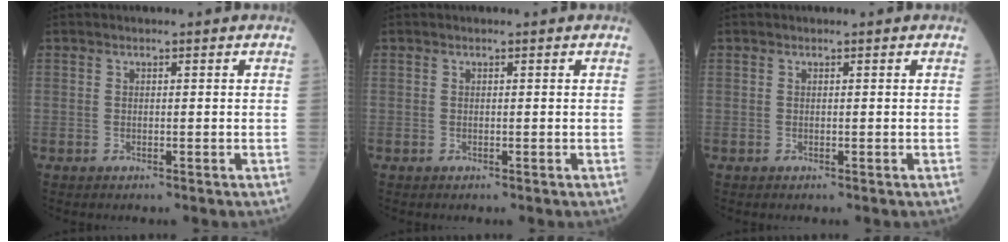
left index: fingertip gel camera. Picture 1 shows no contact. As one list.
[{"total": 0.0}, {"total": 0.0}]